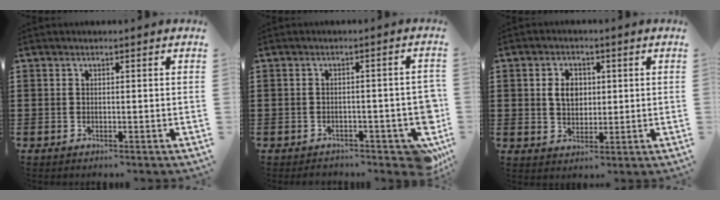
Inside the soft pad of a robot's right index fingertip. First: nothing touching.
{"total": 4.3, "force": [-2.8, 1.7, 2.7], "torque": [-0.044, 0.002, -0.050]}
{"total": 4.1, "force": [0.7, 3.0, 2.7], "torque": [-0.052, 0.009, 0.009]}